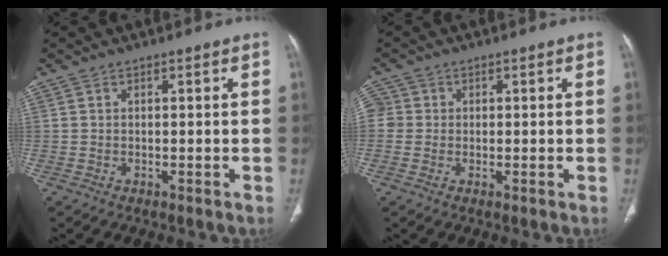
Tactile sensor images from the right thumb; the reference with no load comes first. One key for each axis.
{"total": 3.0, "fx": 0.1, "fy": 2.9, "fz": 0.6, "tx": 0.006, "ty": 0.008, "tz": 0.000}